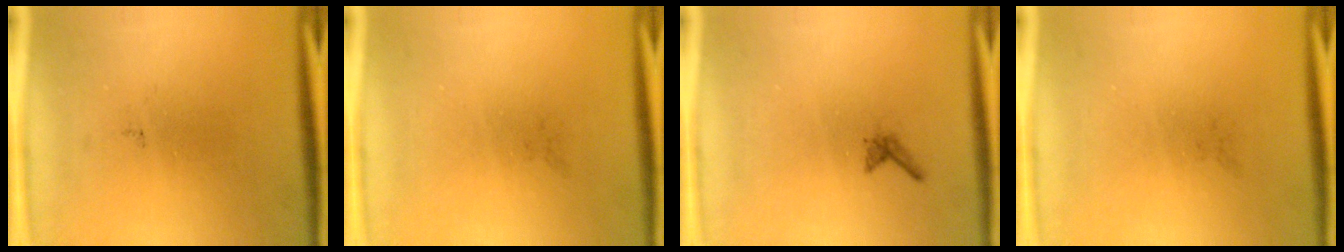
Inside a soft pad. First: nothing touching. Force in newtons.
{"total": 0.0}
{"total": 0.6}
{"total": 0.0}